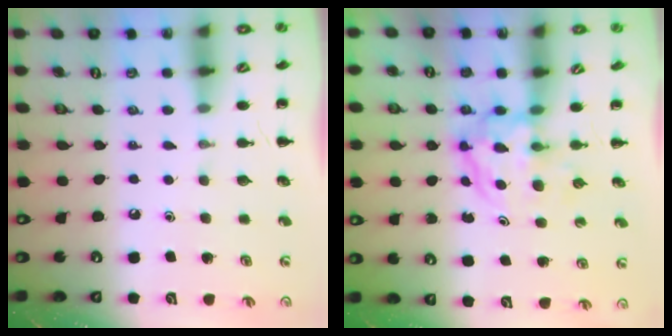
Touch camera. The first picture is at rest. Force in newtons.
{"total": 3.8, "press": 3.7, "slide": 0.4}